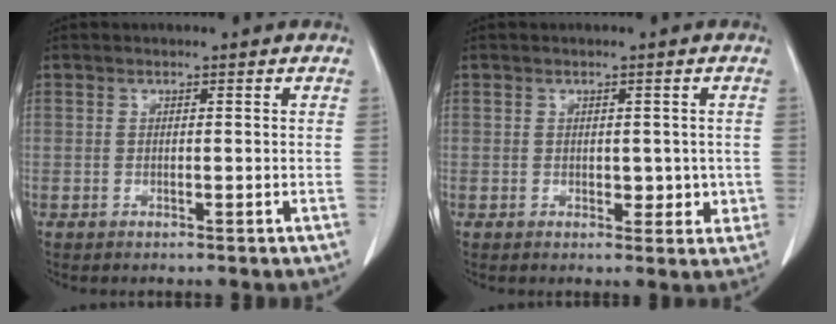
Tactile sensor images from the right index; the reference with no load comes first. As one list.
[{"total": 3.3, "force": [-0.1, 2.1, 2.5], "torque": [-0.021, 0.000, 0.004]}]